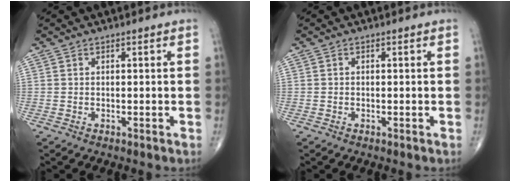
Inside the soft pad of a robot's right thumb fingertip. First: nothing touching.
{"total": 0.0}